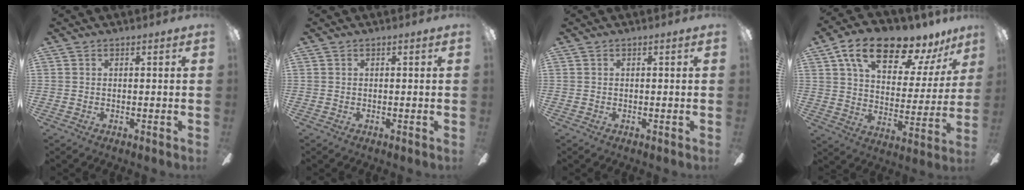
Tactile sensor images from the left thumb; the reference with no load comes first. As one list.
[{"total": 0.0}, {"total": 0.0}, {"total": 17.7, "force": [12.7, 7.0, 10.1], "torque": [-0.169, -0.078, 0.216]}]